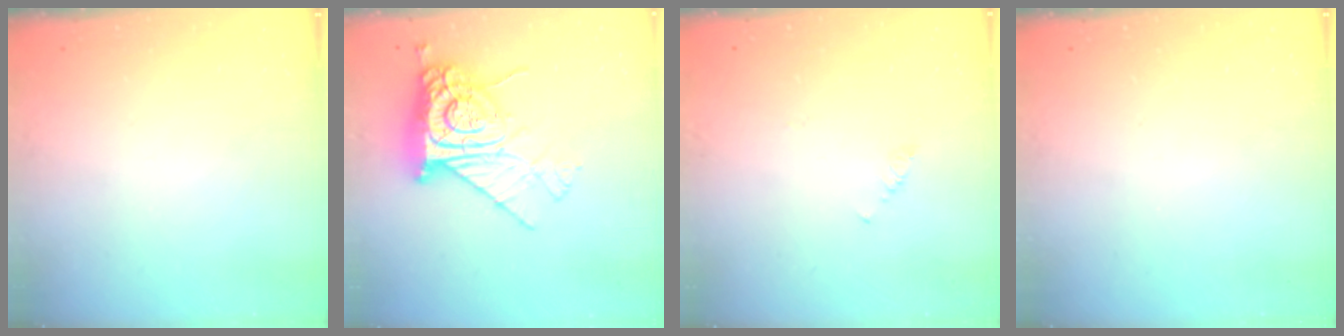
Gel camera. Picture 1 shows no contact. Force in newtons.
{"total": 13.3, "press": 13.3, "slide": 1.0}
{"total": 1.0, "press": 0.9, "slide": 0.3}
{"total": 0.0}